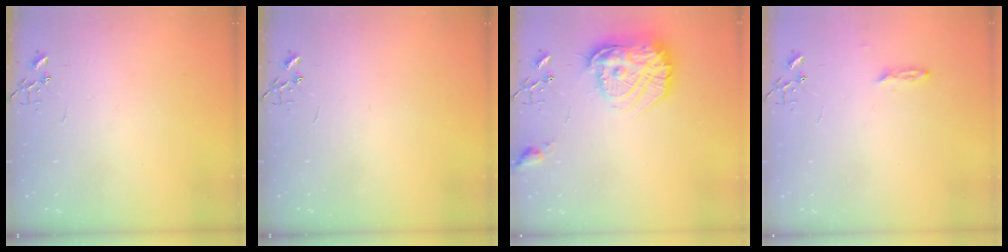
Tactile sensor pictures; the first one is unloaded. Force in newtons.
{"total": 0.0}
{"total": 21.6, "press": 21.5, "slide": 1.7}
{"total": 2.3, "press": 2.2, "slide": 0.4}